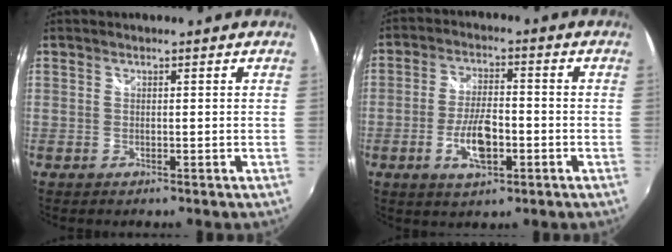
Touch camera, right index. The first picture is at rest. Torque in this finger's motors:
{"motor_torque": [0.73, 0.35, 0.53, 0.10]}